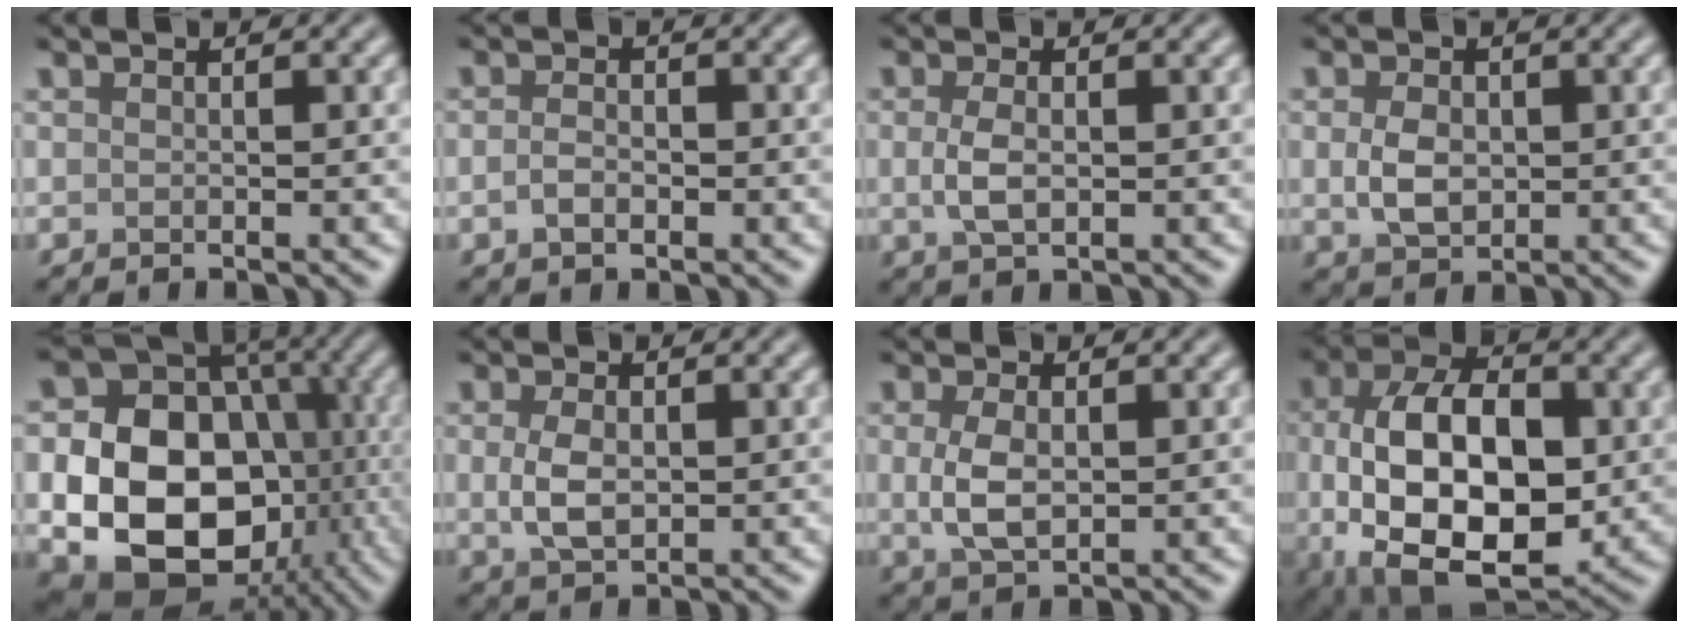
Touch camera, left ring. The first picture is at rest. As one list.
[{"total": 1.7, "force": [-0.5, 1.1, 1.2], "torque": [-0.023, 0.000, -0.013]}, {"total": 2.4, "force": [0.0, 1.2, 2.1], "torque": [-0.051, -0.003, 0.000]}, {"total": 3.2, "force": [0.0, 2.3, 2.2], "torque": [-0.049, -0.002, 0.000]}, {"total": 16.9, "force": [-2.9, 13.5, 9.7], "torque": [-0.153, -0.033, -0.054]}, {"total": 3.1, "force": [0.1, 1.9, 2.4], "torque": [-0.057, -0.002, 0.005]}, {"total": 3.4, "force": [0.2, 1.9, 2.8], "torque": [-0.066, -0.001, 0.006]}, {"total": 14.5, "force": [-0.9, 8.4, 11.8], "torque": [-0.198, -0.009, -0.007]}]